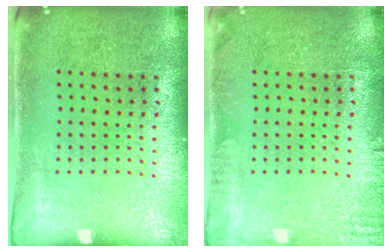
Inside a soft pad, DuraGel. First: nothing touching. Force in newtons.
{"total": 1.5, "press": 1.5, "slide": 0.2}